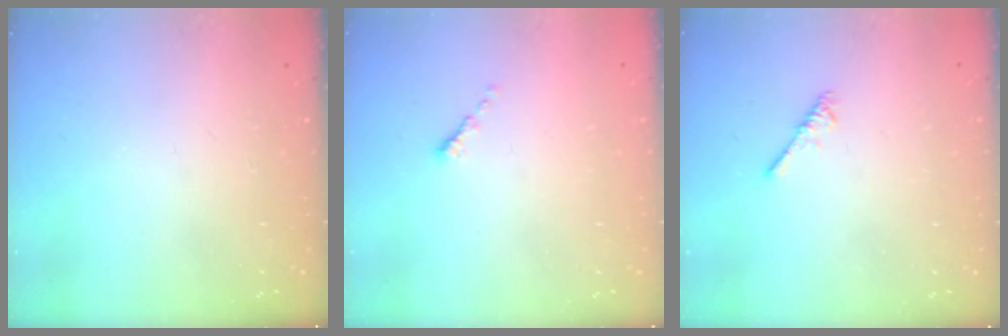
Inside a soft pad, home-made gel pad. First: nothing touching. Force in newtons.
{"total": 0.6, "press": 0.5, "slide": 0.2}
{"total": 2.2, "press": 2.1, "slide": 0.5}